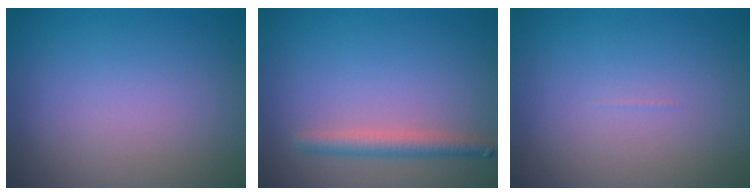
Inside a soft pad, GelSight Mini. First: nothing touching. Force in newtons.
{"total": 2.3, "press": 2.3, "slide": 0.1}
{"total": 0.0}